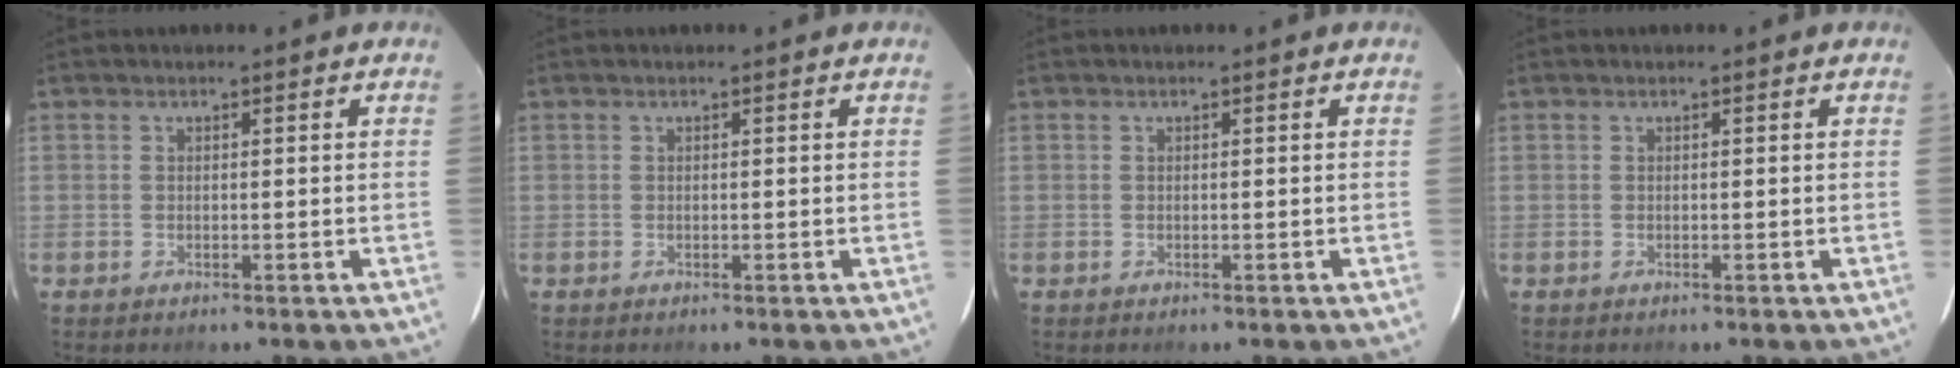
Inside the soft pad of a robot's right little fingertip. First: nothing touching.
{"total": 0.0}
{"total": 0.0}
{"total": 0.0}